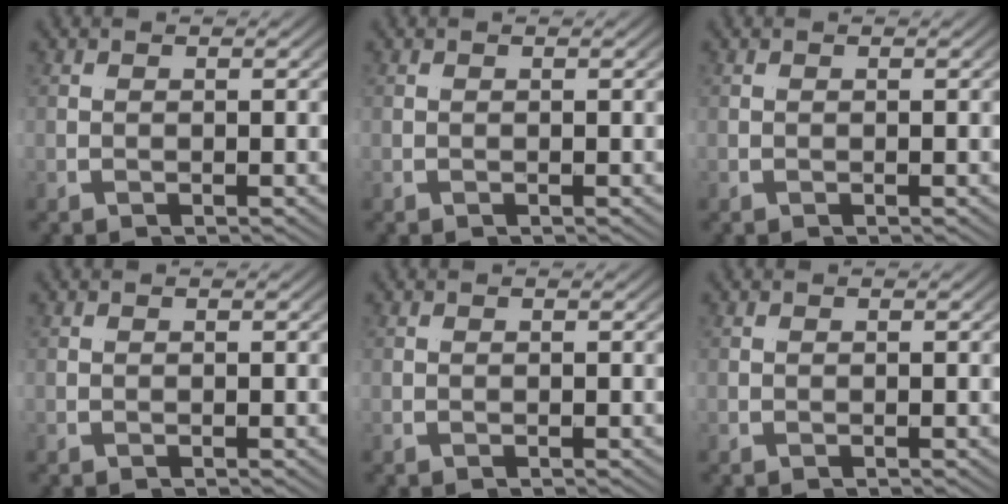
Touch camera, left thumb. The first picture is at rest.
{"total": 0.0}
{"total": 0.0}
{"total": 0.0}
{"total": 0.0}
{"total": 0.0}